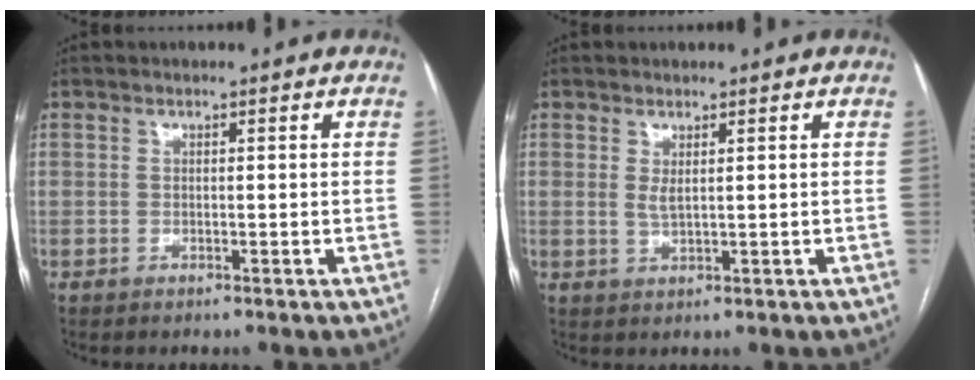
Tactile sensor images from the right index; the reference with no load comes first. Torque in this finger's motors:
{"motor_torque": [0.32, 0.04, 0.01, 0.01]}